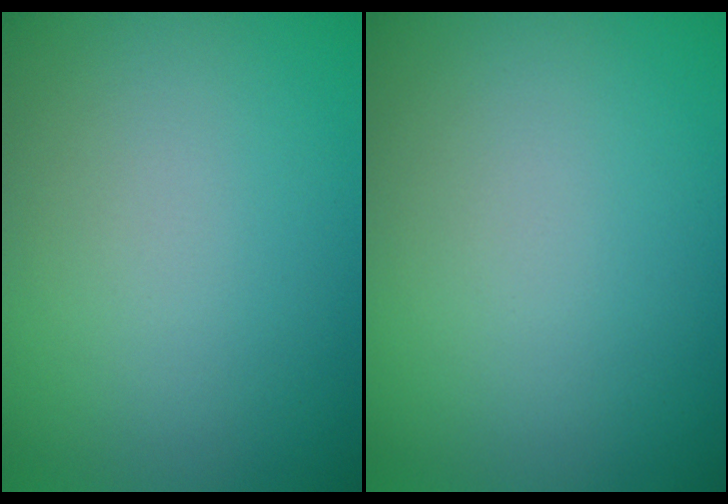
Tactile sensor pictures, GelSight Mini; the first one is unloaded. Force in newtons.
{"total": 0.0}